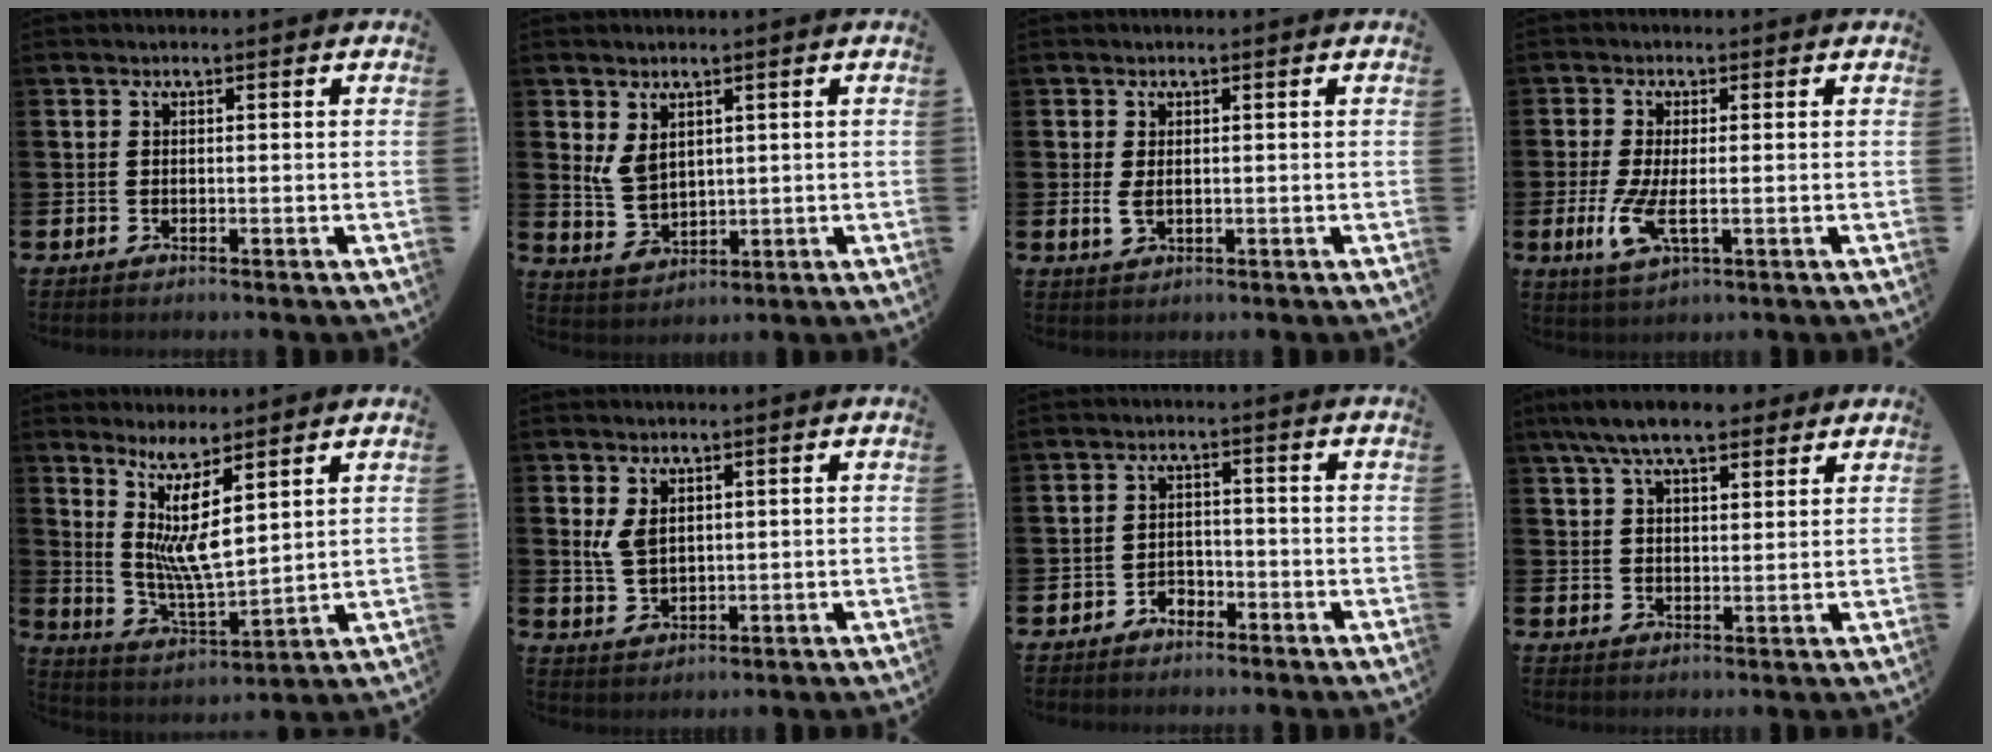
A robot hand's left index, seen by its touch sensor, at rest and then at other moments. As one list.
[{"total": 4.4, "force": [2.3, 2.7, 2.6], "torque": [-0.051, -0.004, 0.042]}, {"total": 2.0, "force": [0.3, 0.9, 1.7], "torque": [-0.027, -0.001, 0.003]}, {"total": 4.8, "force": [-0.6, 1.4, 4.5], "torque": [-0.091, -0.009, -0.012]}, {"total": 7.7, "force": [4.8, 1.0, 5.9], "torque": [-0.123, -0.036, 0.082]}, {"total": 3.8, "force": [1.7, 2.2, 2.6], "torque": [-0.042, -0.001, 0.028]}, {"total": 2.2, "force": [-1.8, 1.1, 0.3], "torque": [-0.016, 0.006, -0.040]}, {"total": 7.5, "force": [6.5, 2.1, 3.2], "torque": [-0.080, -0.014, 0.120]}]